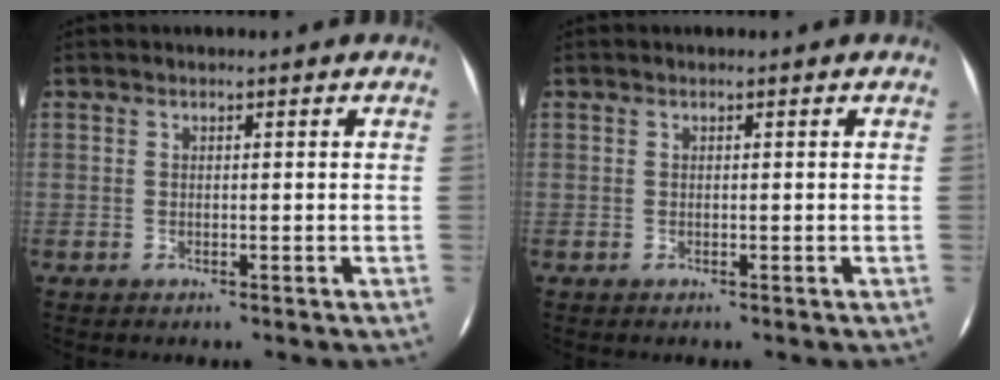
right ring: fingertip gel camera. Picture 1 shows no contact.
{"total": 0.0}